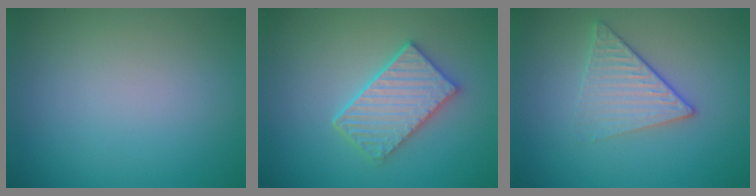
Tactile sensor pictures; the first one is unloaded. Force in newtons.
{"total": 4.3, "press": 3.8, "slide": 2.0}
{"total": 3.2, "press": 2.8, "slide": 1.6}